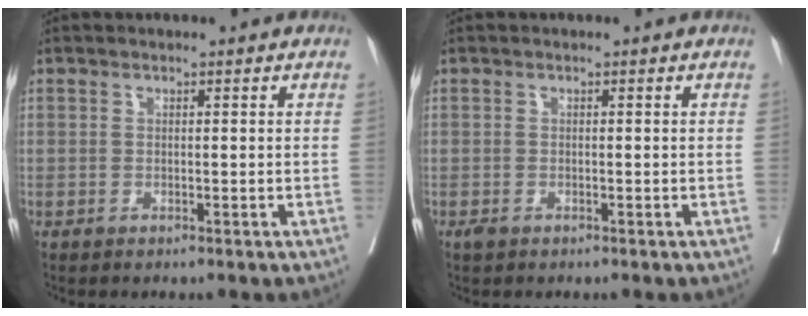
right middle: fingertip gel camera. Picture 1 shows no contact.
{"total": 0.7, "force": [-0.5, 0.4, 0.4], "torque": [-0.009, -0.001, -0.006]}